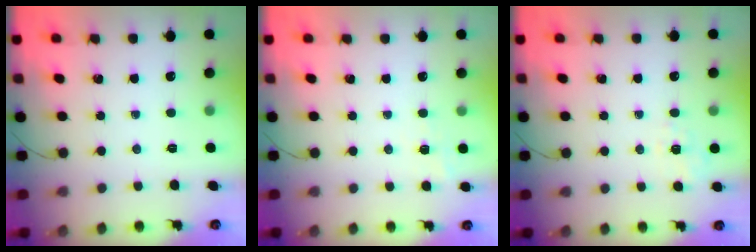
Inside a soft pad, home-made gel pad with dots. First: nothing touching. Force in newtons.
{"total": 6.3, "press": 6.1, "slide": 1.5}
{"total": 1.6, "press": 0.2, "slide": 1.6}